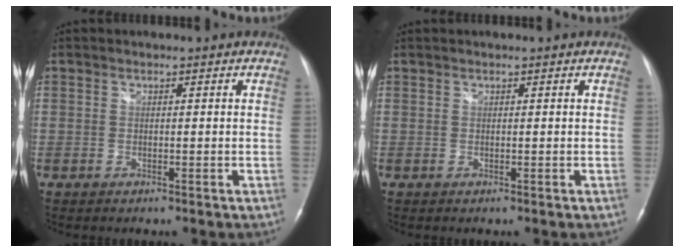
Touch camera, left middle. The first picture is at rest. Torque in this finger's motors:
{"motor_torque": [-0.22, -0.26, -0.16, -0.02]}